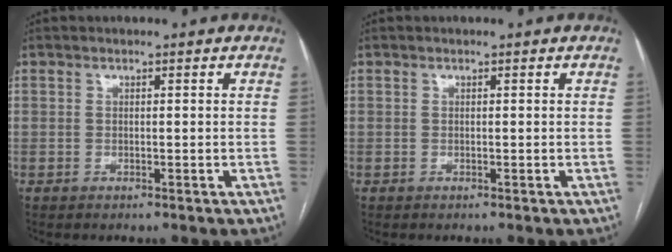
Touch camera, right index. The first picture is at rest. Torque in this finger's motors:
{"motor_torque": [0.00, 0.00, 0.00, 0.00]}